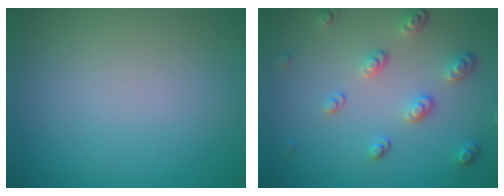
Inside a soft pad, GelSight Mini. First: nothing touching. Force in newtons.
{"total": 3.4, "press": 2.5, "slide": 2.3}